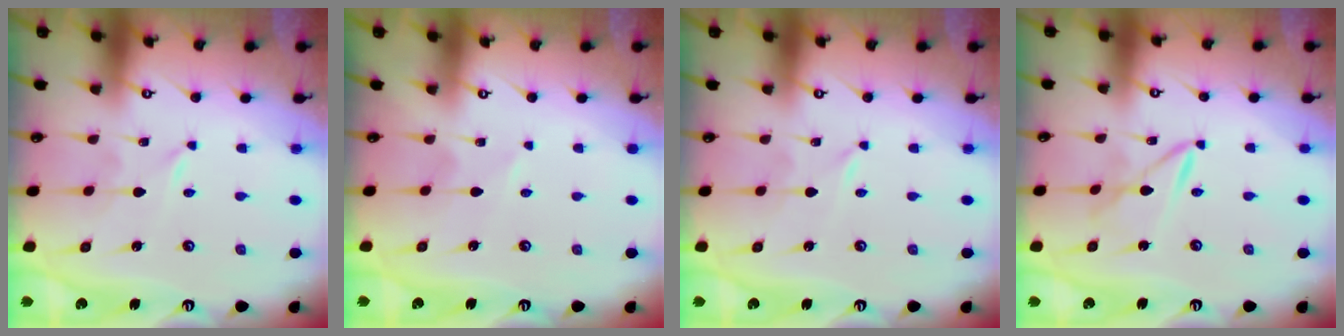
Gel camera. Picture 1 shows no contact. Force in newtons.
{"total": 1.4, "press": 1.4, "slide": 0.2}
{"total": 0.0}
{"total": 4.2, "press": 4.2, "slide": 0.4}